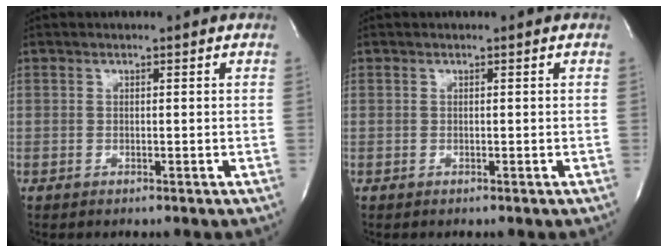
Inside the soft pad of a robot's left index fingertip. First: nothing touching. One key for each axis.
{"total": 0.0}